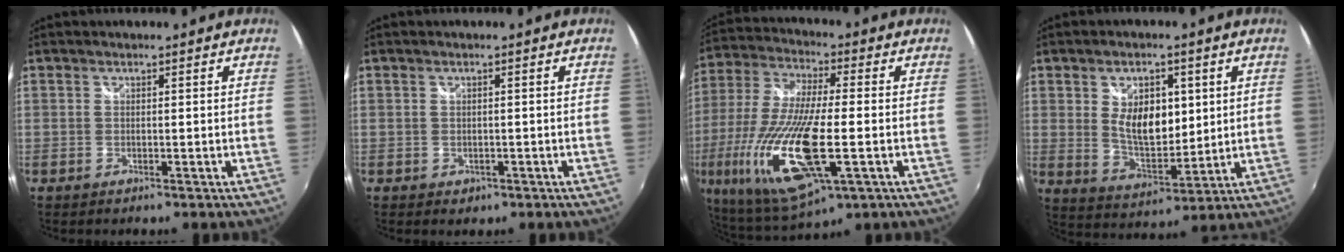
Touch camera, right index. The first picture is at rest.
{"total": 1.5, "force": [-0.5, 1.3, 0.6], "torque": [-0.009, -0.004, -0.005]}
{"total": 24.9, "force": [-6.9, 8.0, 22.6], "torque": [-0.477, -0.058, -0.121]}
{"total": 10.0, "force": [2.4, 5.5, 8.0], "torque": [-0.134, -0.003, 0.052]}